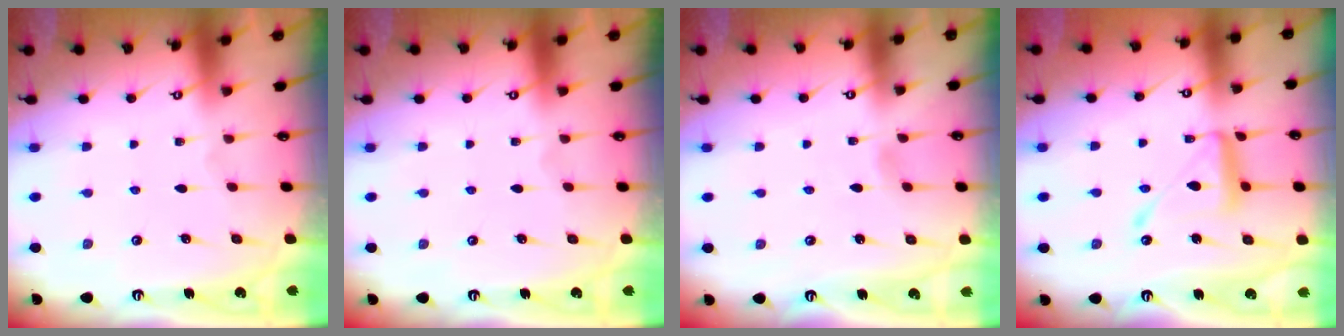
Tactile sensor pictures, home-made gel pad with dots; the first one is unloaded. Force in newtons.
{"total": 0.0}
{"total": 2.6, "press": 2.6, "slide": 0.3}
{"total": 14.2, "press": 14.2, "slide": 1.2}